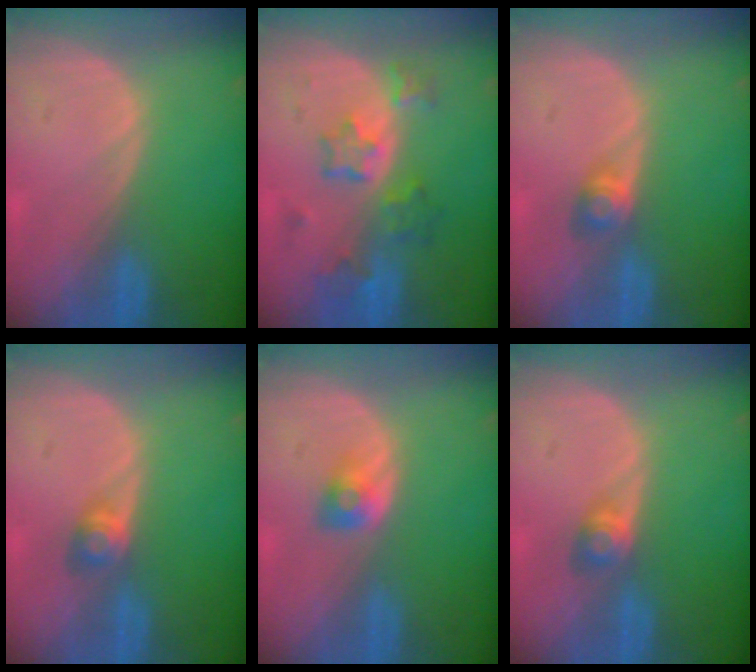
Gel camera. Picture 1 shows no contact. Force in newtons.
{"total": 7.1, "press": 6.3, "slide": 3.3}
{"total": 2.8, "press": 2.5, "slide": 1.2}
{"total": 2.8, "press": 2.5, "slide": 1.2}
{"total": 2.5, "press": 2.3, "slide": 0.9}
{"total": 2.8, "press": 2.5, "slide": 1.2}